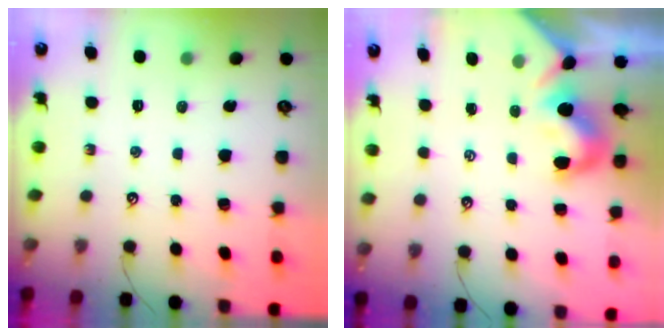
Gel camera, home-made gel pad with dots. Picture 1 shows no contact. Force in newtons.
{"total": 1.9, "press": 1.9, "slide": 0.6}